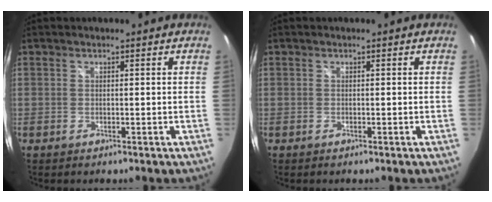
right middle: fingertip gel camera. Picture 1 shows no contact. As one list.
[{"total": 0.0}]